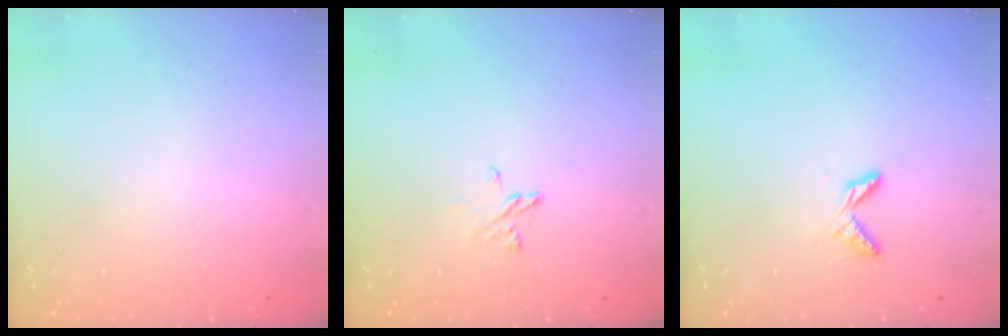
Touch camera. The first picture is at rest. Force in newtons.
{"total": 3.8, "press": 3.8, "slide": 0.4}
{"total": 4.7, "press": 4.7, "slide": 0.4}